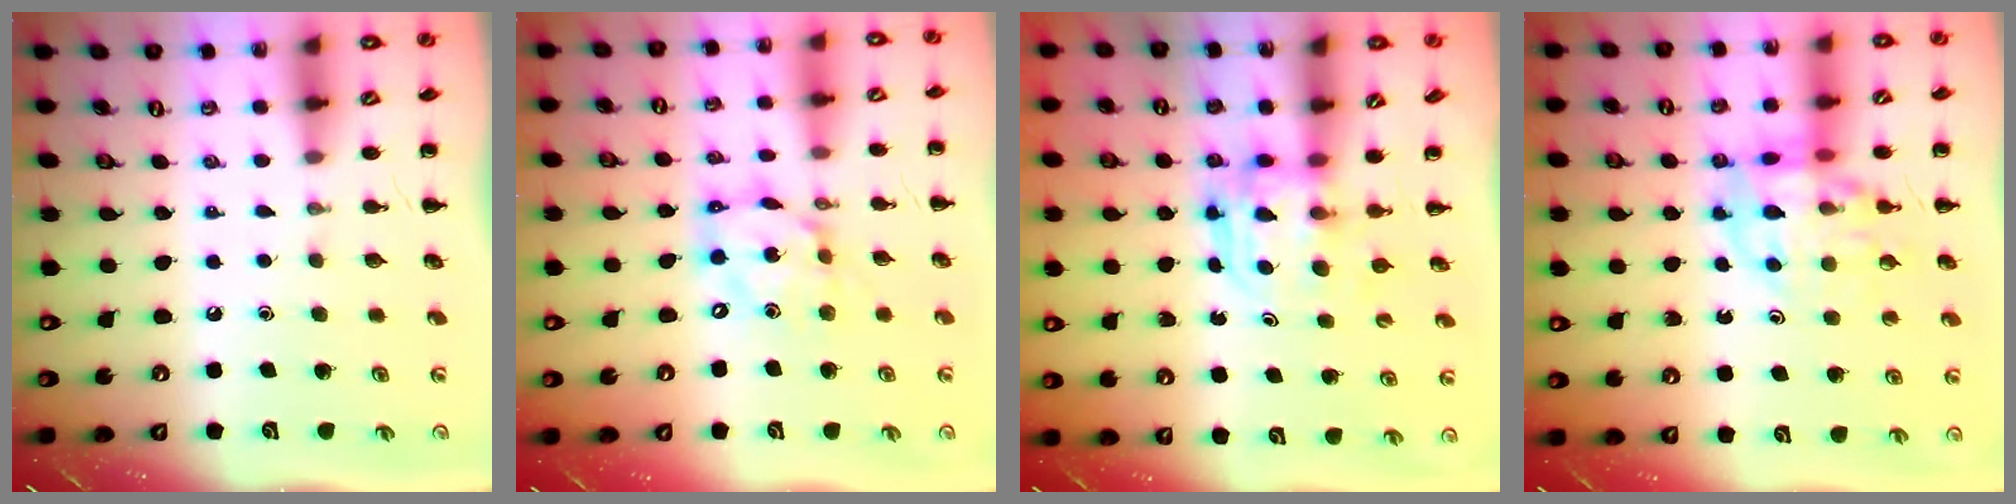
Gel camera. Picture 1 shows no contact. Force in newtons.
{"total": 12.8, "press": 12.4, "slide": 3.3}
{"total": 3.6, "press": 3.6, "slide": 0.2}
{"total": 13.4, "press": 13.1, "slide": 3.1}